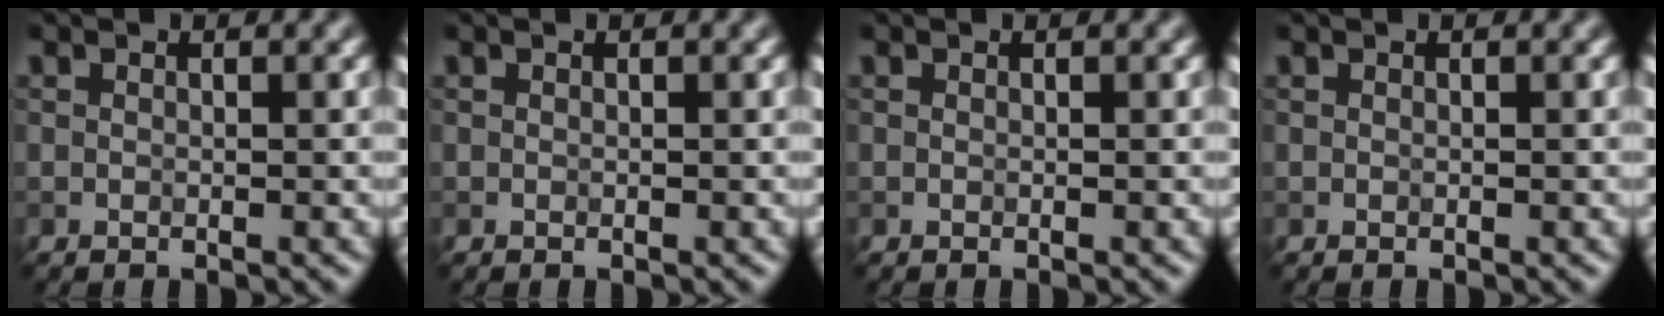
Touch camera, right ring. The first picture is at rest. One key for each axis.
{"total": 0.0}
{"total": 0.0}
{"total": 0.0}